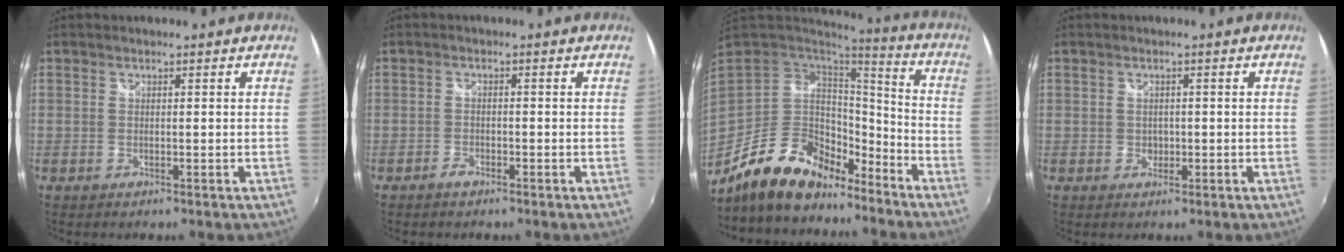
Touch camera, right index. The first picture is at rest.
{"total": 1.7, "force": [-1.4, 0.8, 0.6], "torque": [-0.014, 0.000, -0.028]}
{"total": 17.5, "force": [-12.5, 8.4, 9.0], "torque": [-0.185, -0.002, -0.209]}
{"total": 1.5, "force": [-0.3, 1.4, 0.4], "torque": [-0.004, -0.001, -0.005]}